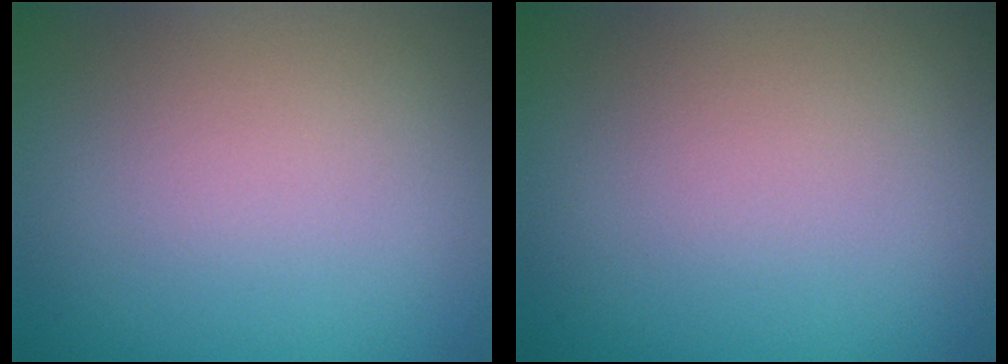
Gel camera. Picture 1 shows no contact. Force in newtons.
{"total": 0.0}